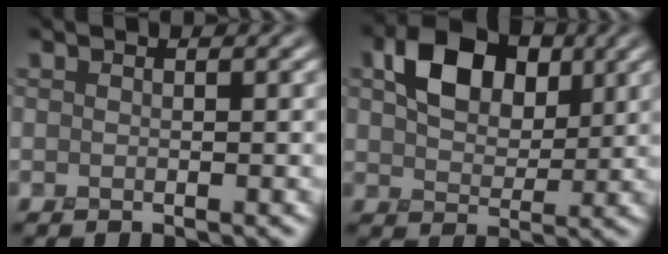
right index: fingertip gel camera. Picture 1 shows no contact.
{"total": 6.1, "force": [2.0, 4.2, 4.0], "torque": [-0.081, -0.001, 0.028]}